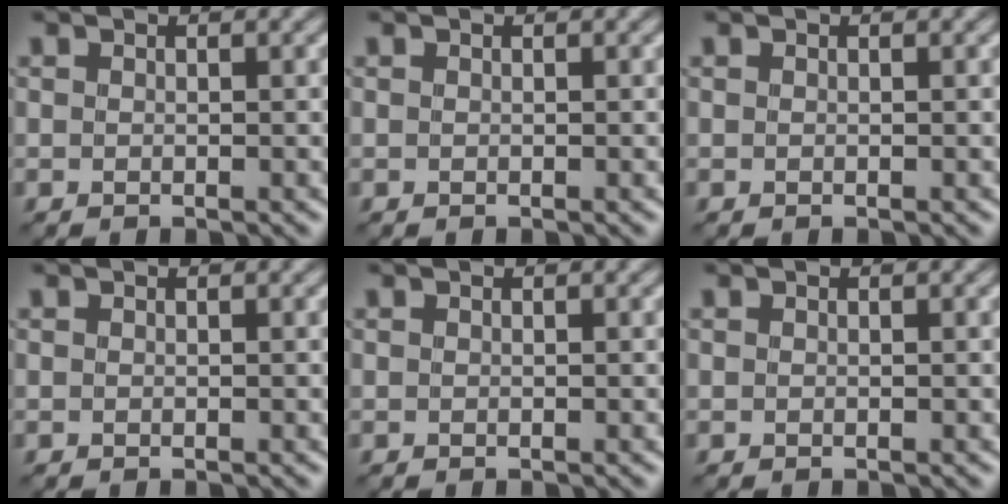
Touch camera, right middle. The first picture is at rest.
{"total": 0.0}
{"total": 0.0}
{"total": 0.0}
{"total": 0.0}
{"total": 0.0}